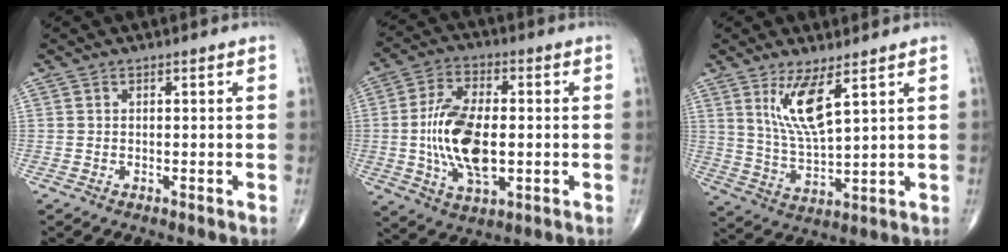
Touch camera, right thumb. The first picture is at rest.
{"total": 14.8, "force": [-1.1, 7.4, 12.8], "torque": [-0.243, 0.002, -0.019]}
{"total": 9.2, "force": [4.5, 2.2, 7.7], "torque": [-0.153, -0.039, 0.101]}